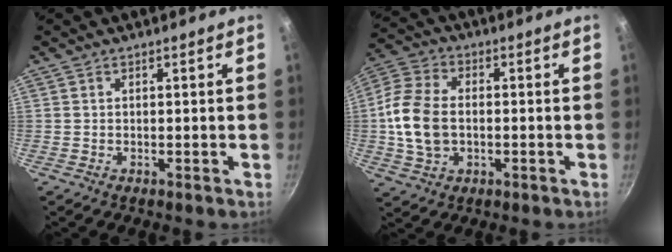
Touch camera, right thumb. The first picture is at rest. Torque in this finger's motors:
{"motor_torque": [-0.43, 1.14, 1.49, 0.28, 0.07]}